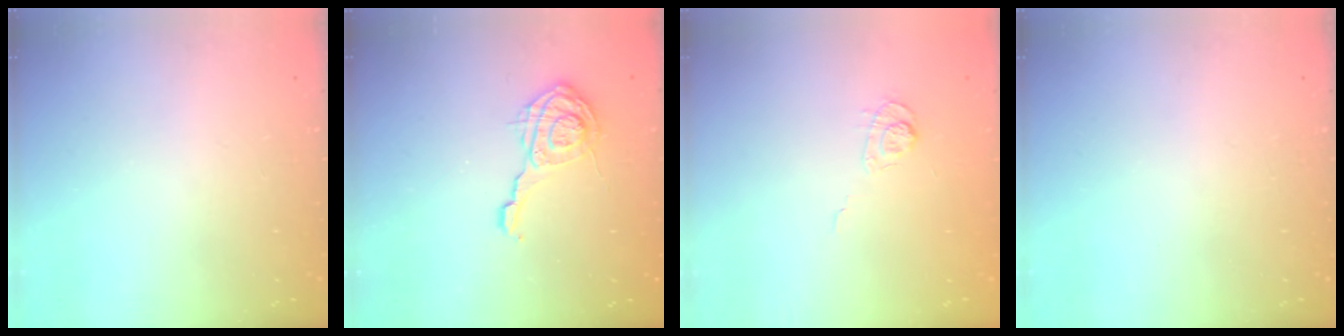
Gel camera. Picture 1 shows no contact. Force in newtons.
{"total": 9.4, "press": 9.4, "slide": 0.5}
{"total": 3.5, "press": 3.1, "slide": 1.7}
{"total": 0.0}